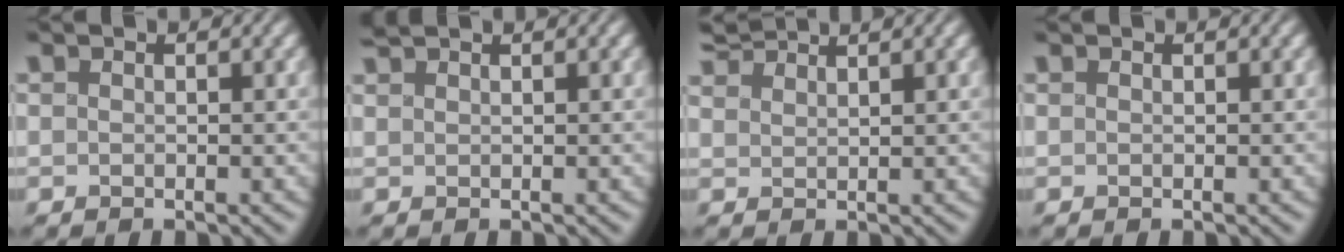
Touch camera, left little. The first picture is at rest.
{"total": 1.1, "force": [1.1, 0.0, 0.4], "torque": [-0.012, 0.010, 0.025]}
{"total": 3.1, "force": [2.9, 0.3, 0.9], "torque": [-0.028, 0.019, 0.058]}
{"total": 0.0}